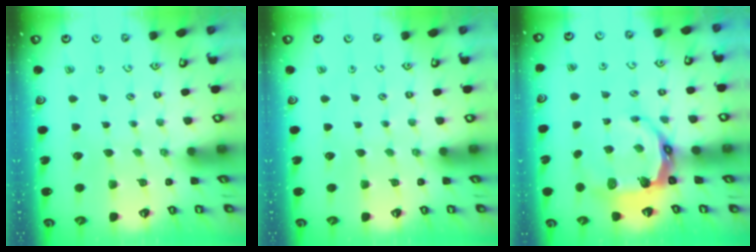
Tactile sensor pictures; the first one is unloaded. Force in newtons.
{"total": 0.0}
{"total": 7.3, "press": 5.9, "slide": 4.3}